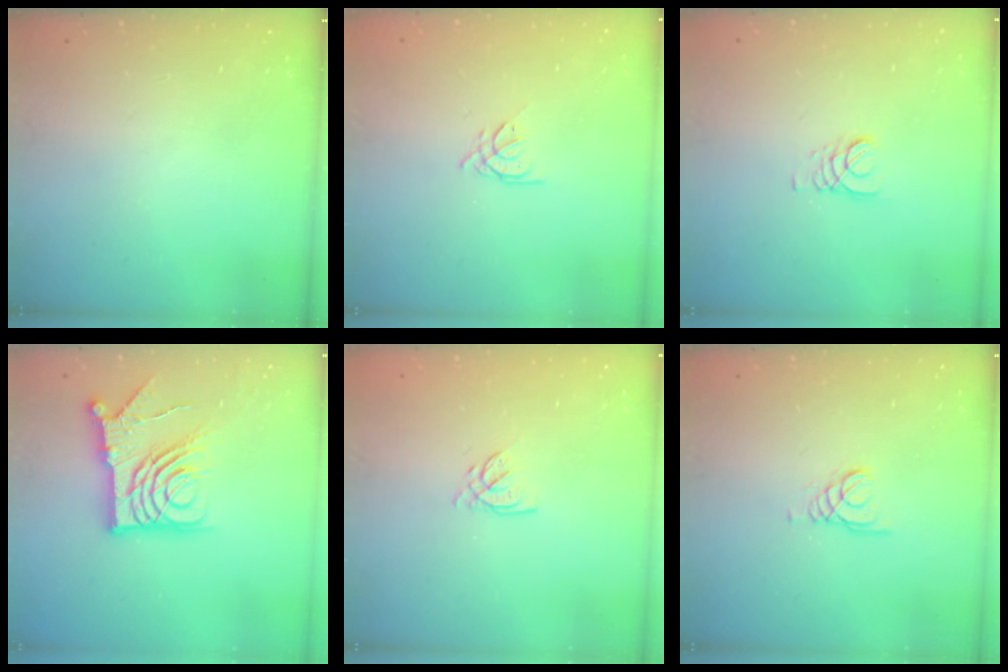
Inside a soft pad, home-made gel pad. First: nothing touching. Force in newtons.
{"total": 3.3, "press": 3.3, "slide": 0.5}
{"total": 2.7, "press": 2.7, "slide": 0.3}
{"total": 15.4, "press": 15.3, "slide": 2.0}
{"total": 2.8, "press": 2.8, "slide": 0.1}
{"total": 1.3, "press": 1.3, "slide": 0.1}